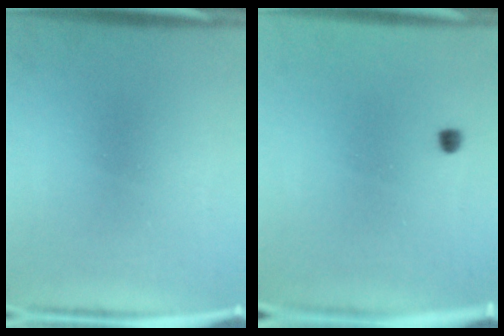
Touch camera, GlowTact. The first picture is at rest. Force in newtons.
{"total": 1.0}